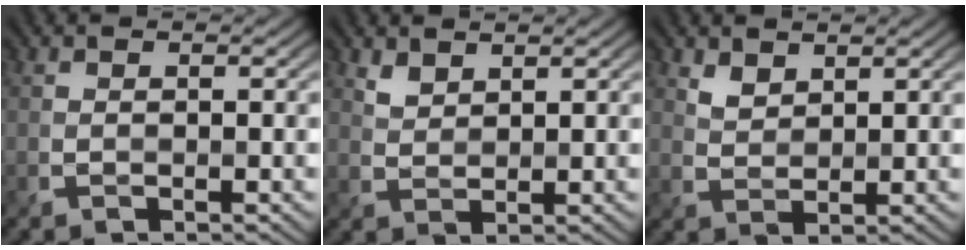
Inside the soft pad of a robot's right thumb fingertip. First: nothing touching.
{"total": 2.1, "force": [1.7, 0.9, 0.8], "torque": [-0.022, -0.003, 0.042]}
{"total": 2.4, "force": [1.9, 1.2, 1.0], "torque": [-0.025, -0.004, 0.045]}